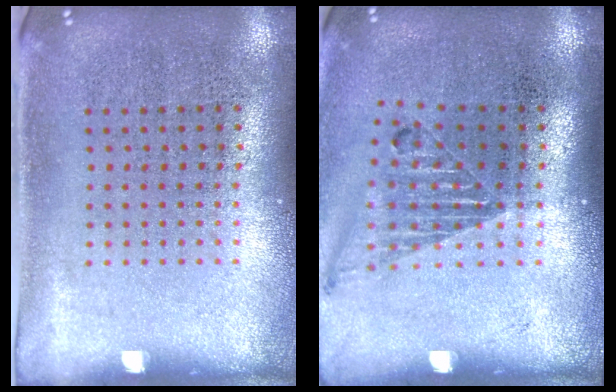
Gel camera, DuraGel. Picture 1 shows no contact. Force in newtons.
{"total": 1.2, "press": 1.1, "slide": 0.4}